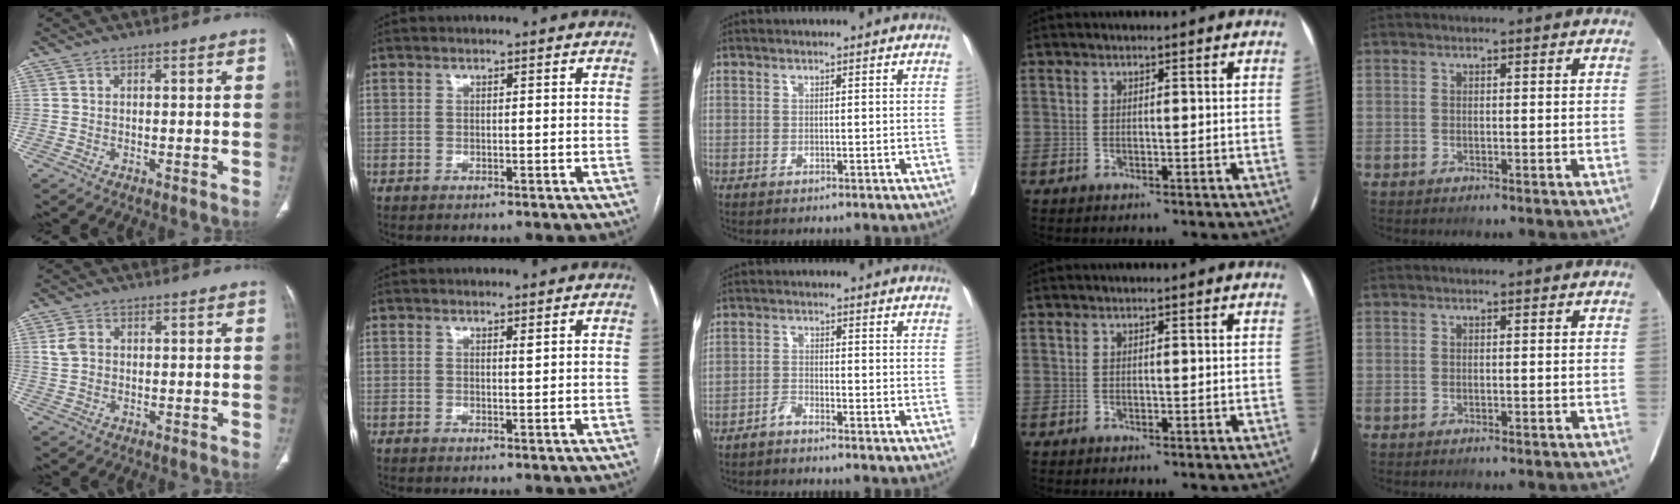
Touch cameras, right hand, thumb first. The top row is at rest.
{"thumb": {"total": 3.1, "force": [0.5, 2.4, 1.9], "torque": [-0.041, 0.005, 0.010]}, "index": {"total": 0.5, "force": [0.3, 0.0, 0.4], "torque": [-0.009, -0.003, 0.006]}, "middle": {"total": 2.0, "force": [-1.9, 0.1, 0.7], "torque": [-0.016, -0.001, -0.038]}}